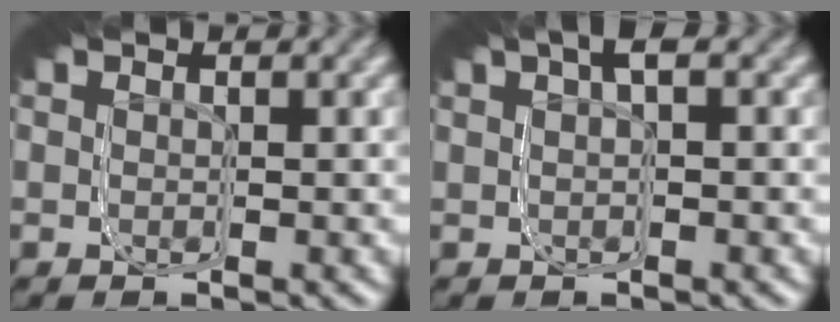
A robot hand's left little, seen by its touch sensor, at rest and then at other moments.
{"total": 1.3, "force": [-0.6, -0.4, 1.1], "torque": [-0.031, 0.008, -0.008]}